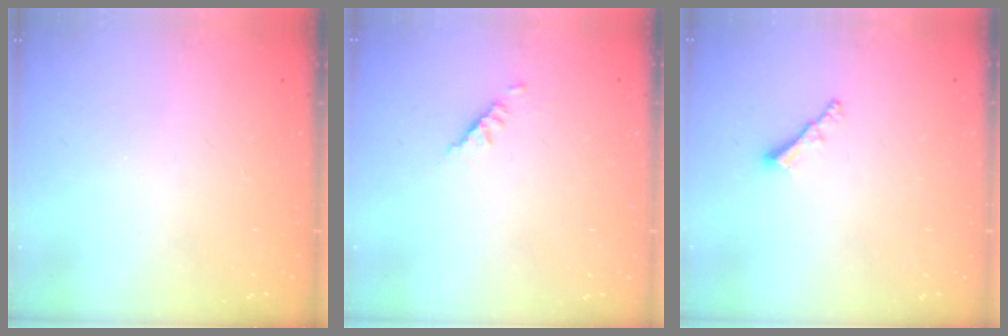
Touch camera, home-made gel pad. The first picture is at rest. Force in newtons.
{"total": 1.9, "press": 1.8, "slide": 0.5}
{"total": 2.1, "press": 2.0, "slide": 0.5}